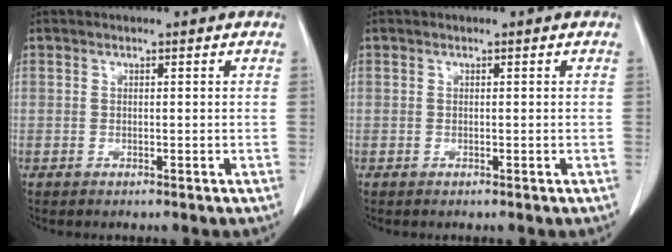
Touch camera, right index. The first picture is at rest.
{"total": 0.0}